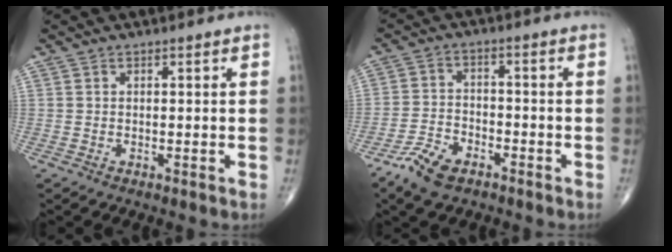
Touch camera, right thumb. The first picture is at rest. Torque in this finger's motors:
{"motor_torque": [0.16, 0.02, 0.13, 0.17, 0.13]}